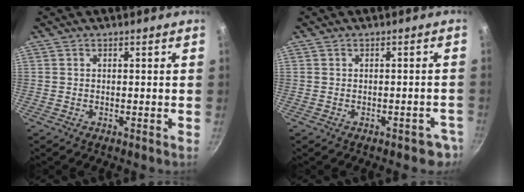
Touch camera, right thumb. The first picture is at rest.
{"total": 3.5, "force": [-2.0, 2.4, 1.4], "torque": [0.028, 0.033, -0.006]}